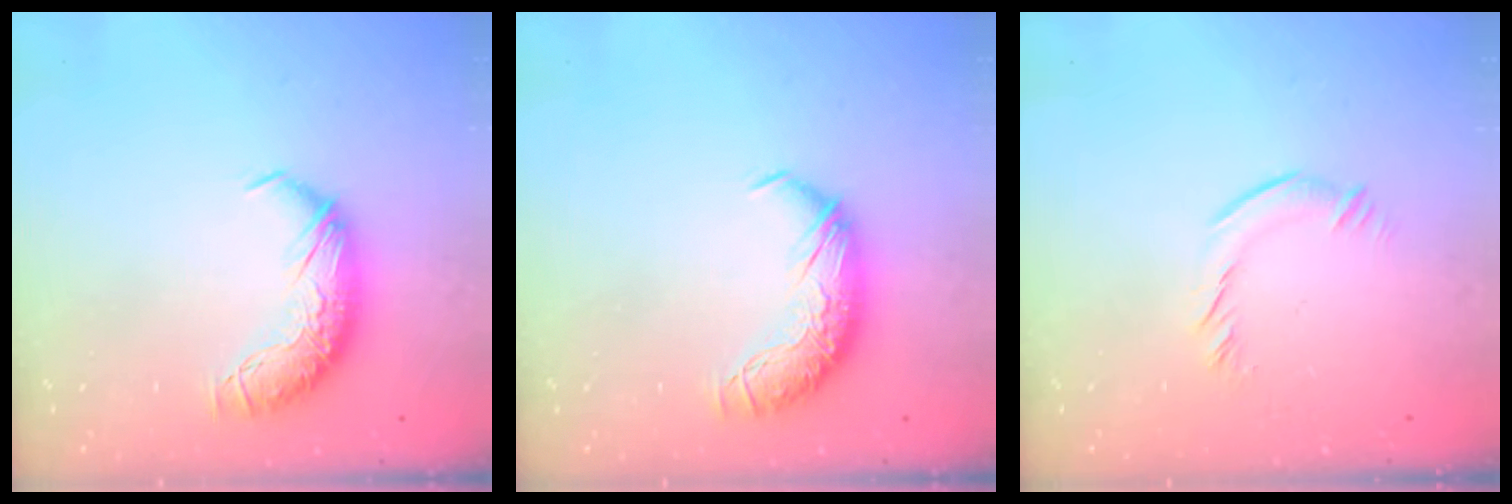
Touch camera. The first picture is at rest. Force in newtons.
{"total": 0.0}
{"total": 4.3, "press": 4.2, "slide": 0.6}